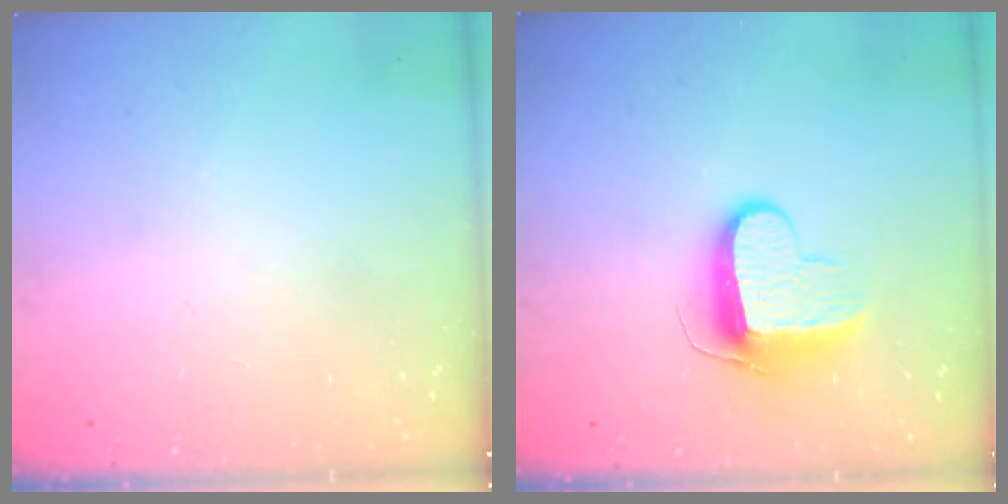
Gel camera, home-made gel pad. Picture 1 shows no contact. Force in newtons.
{"total": 9.9, "press": 9.9, "slide": 0.7}